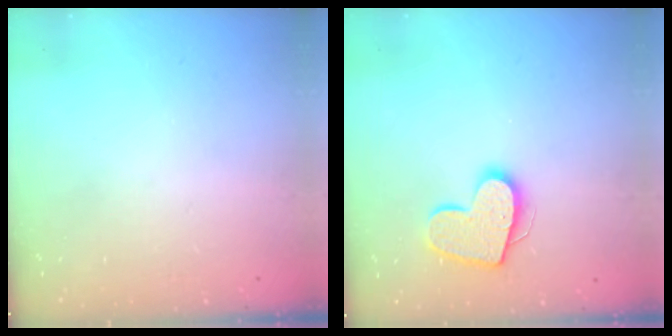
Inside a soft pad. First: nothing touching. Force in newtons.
{"total": 13.5, "press": 13.5, "slide": 0.9}